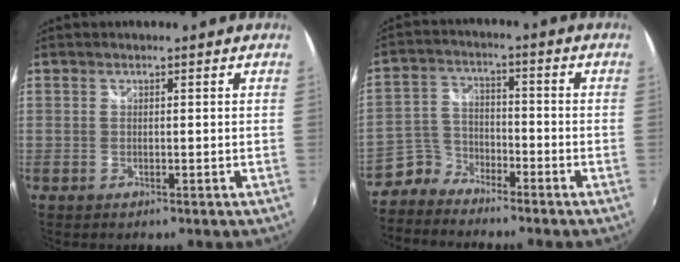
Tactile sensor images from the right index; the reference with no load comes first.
{"total": 6.8, "force": [-6.1, 3.0, 0.6], "torque": [-0.024, 0.020, -0.129]}